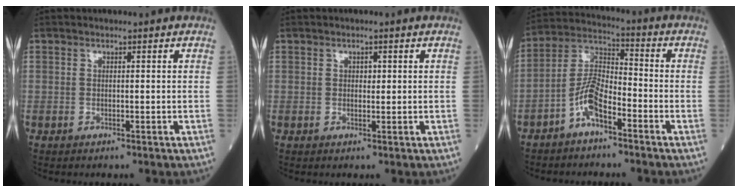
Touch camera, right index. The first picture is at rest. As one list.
[{"total": 1.1, "force": [0.3, 0.7, 0.8], "torque": [-0.008, 0.000, 0.004]}, {"total": 7.4, "force": [-4.2, 2.3, 5.6], "torque": [-0.126, 0.018, -0.083]}]